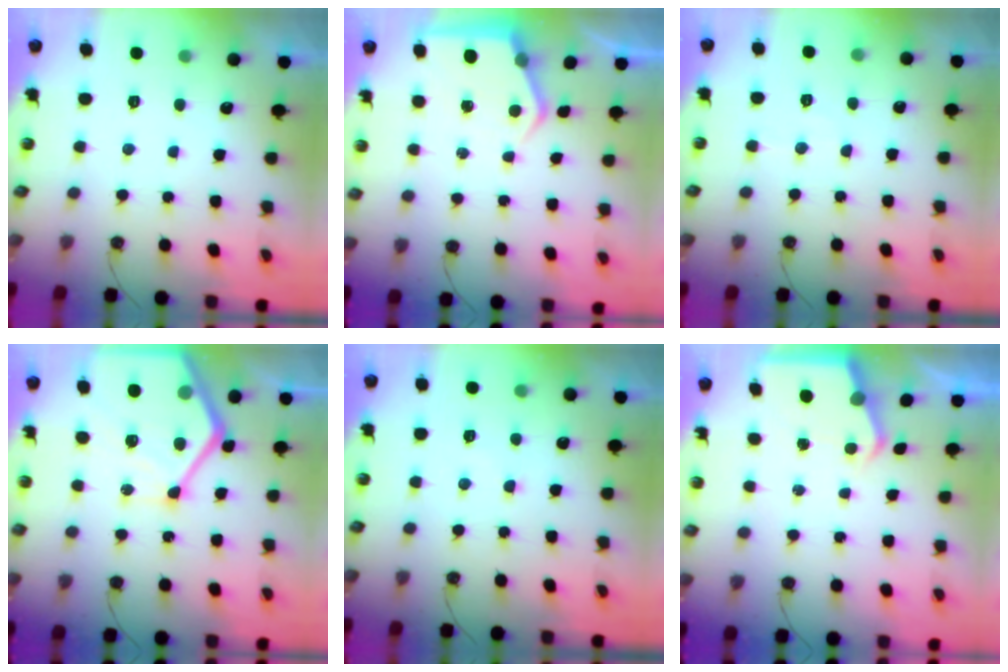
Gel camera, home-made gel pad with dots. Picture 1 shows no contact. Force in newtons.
{"total": 5.6, "press": 5.6, "slide": 0.8}
{"total": 5.6, "press": 5.6, "slide": 0.7}
{"total": 18.9, "press": 18.8, "slide": 1.9}
{"total": 2.8, "press": 2.8, "slide": 0.4}
{"total": 3.9, "press": 3.9, "slide": 0.5}